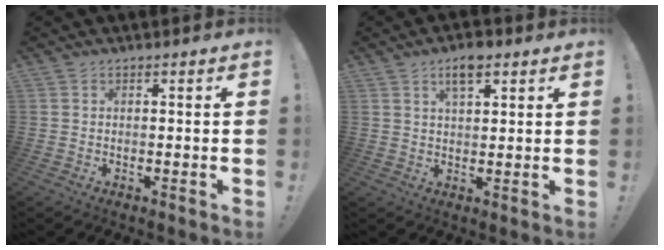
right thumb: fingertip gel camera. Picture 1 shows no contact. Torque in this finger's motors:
{"motor_torque": [0.43, 1.29, 0.27, 0.46, 0.01]}